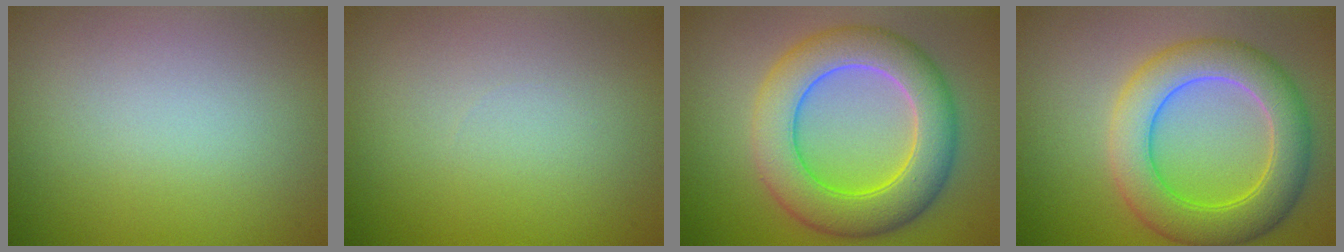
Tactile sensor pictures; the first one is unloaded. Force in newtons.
{"total": 0.0}
{"total": 8.1, "press": 8.1, "slide": 0.5}
{"total": 6.9, "press": 6.9, "slide": 0.5}